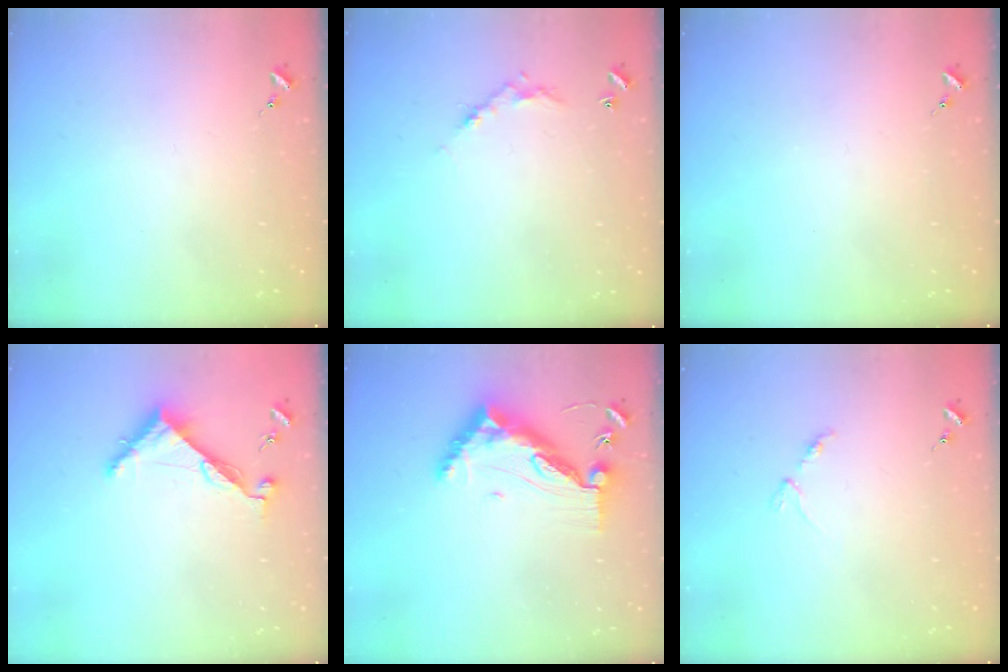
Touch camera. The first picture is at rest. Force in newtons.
{"total": 5.2, "press": 5.2, "slide": 0.3}
{"total": 0.0}
{"total": 6.8, "press": 6.8, "slide": 0.3}
{"total": 13.4, "press": 13.3, "slide": 1.4}
{"total": 3.4, "press": 3.4, "slide": 0.5}